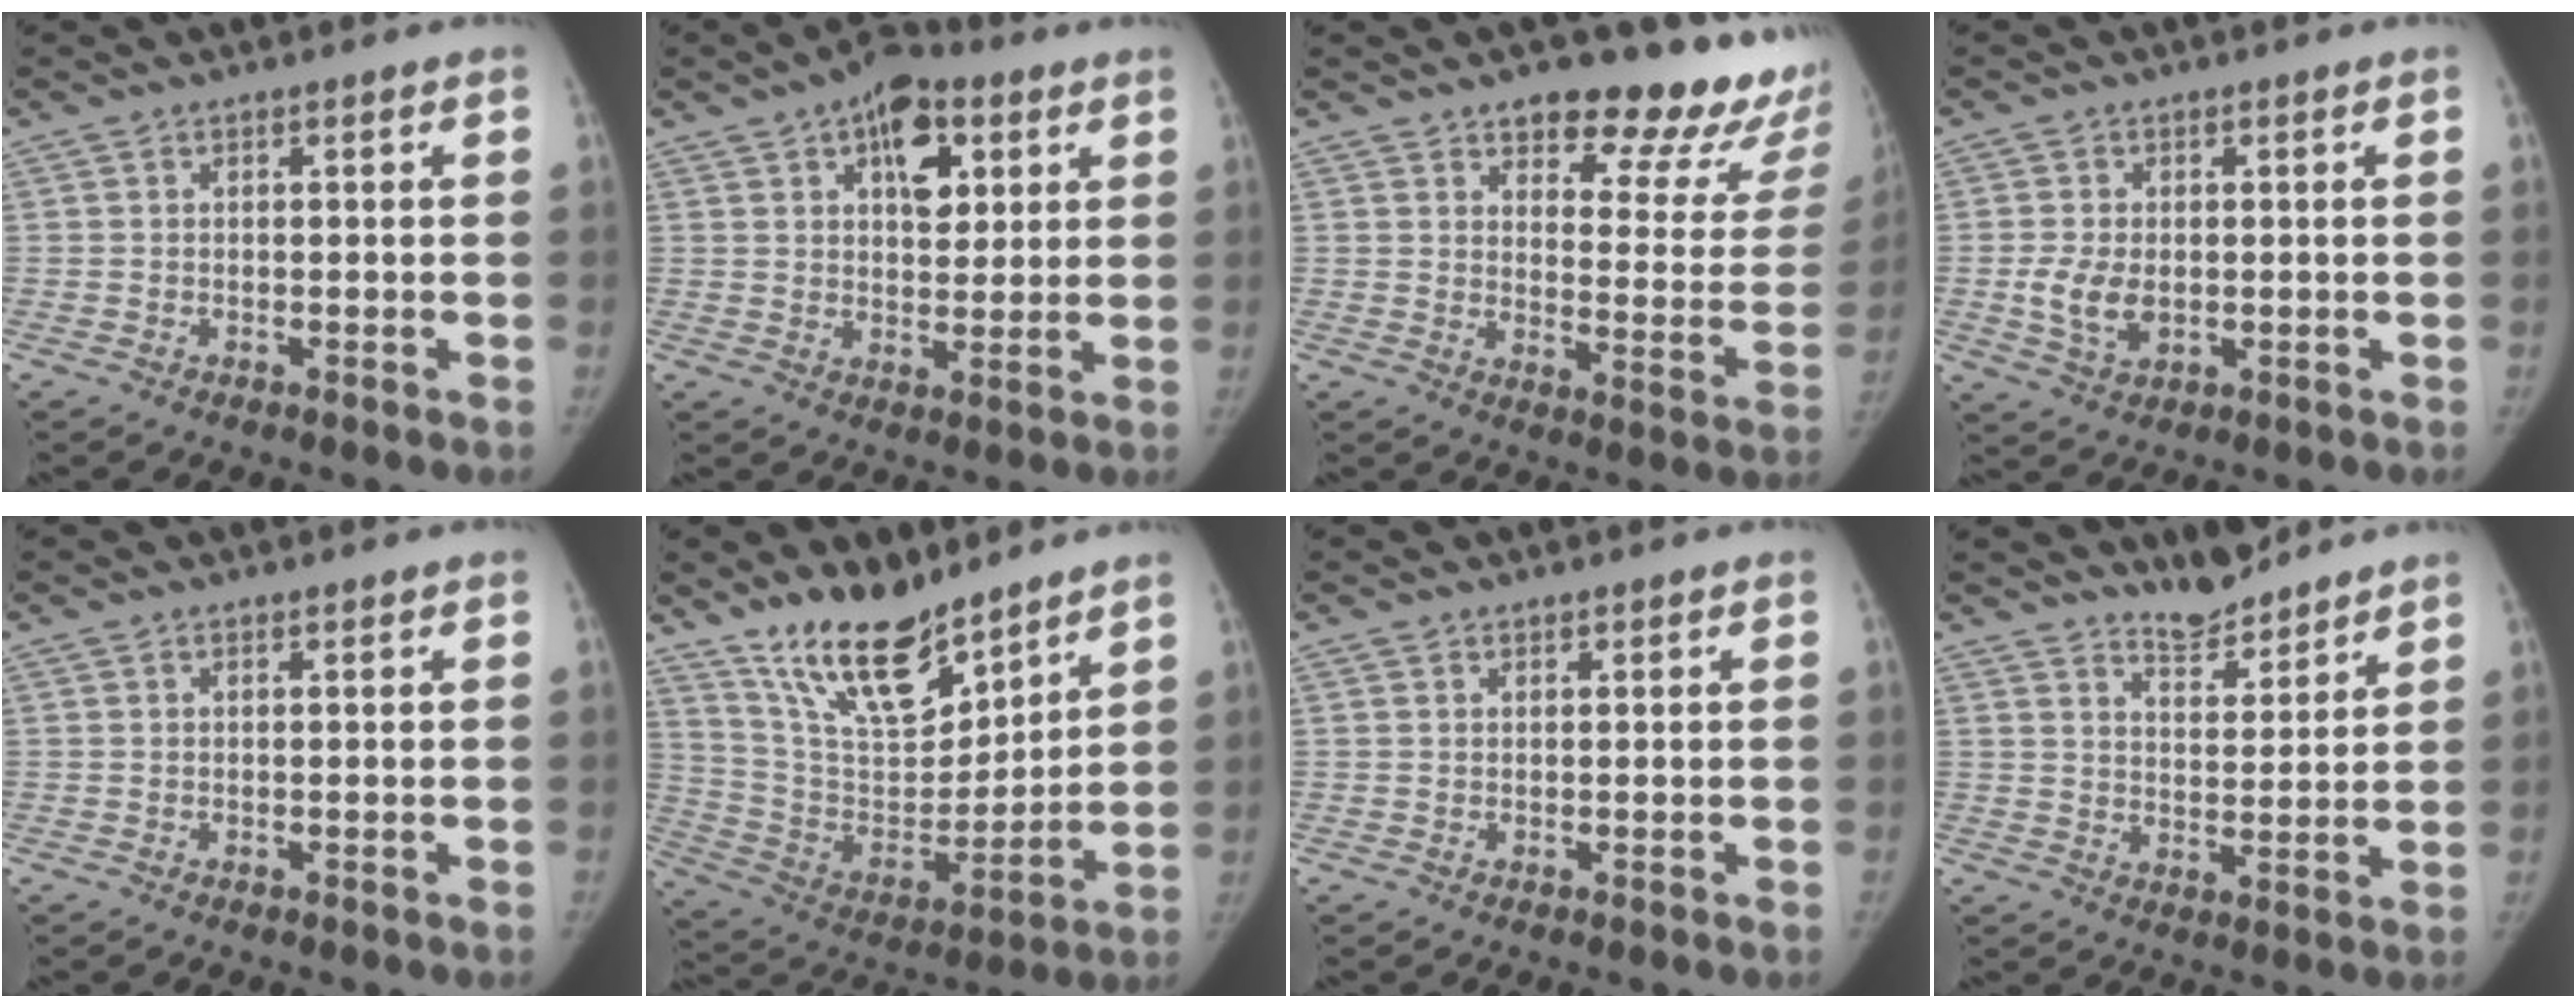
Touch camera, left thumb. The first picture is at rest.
{"total": 11.1, "force": [4.9, 6.3, 7.7], "torque": [-0.076, -0.009, 0.070]}
{"total": 21.8, "force": [17.0, 8.0, 11.1], "torque": [-0.088, -0.109, 0.205]}
{"total": 5.8, "force": [-0.4, 3.8, 4.3], "torque": [-0.081, -0.008, -0.002]}
{"total": 0.0}
{"total": 18.6, "force": [13.8, 7.3, 10.1], "torque": [-0.131, -0.085, 0.258]}
{"total": 0.7, "force": [0.5, 0.3, 0.1], "torque": [0.001, -0.004, 0.007]}
{"total": 6.8, "force": [6.3, 1.8, 1.9], "torque": [-0.012, -0.050, 0.110]}